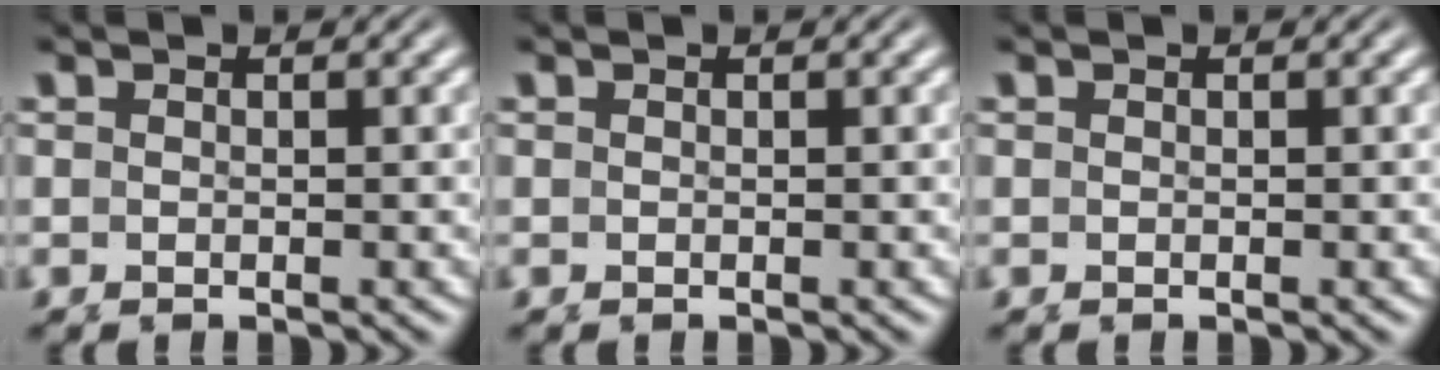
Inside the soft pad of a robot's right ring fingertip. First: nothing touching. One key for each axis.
{"total": 0.0}
{"total": 0.0}